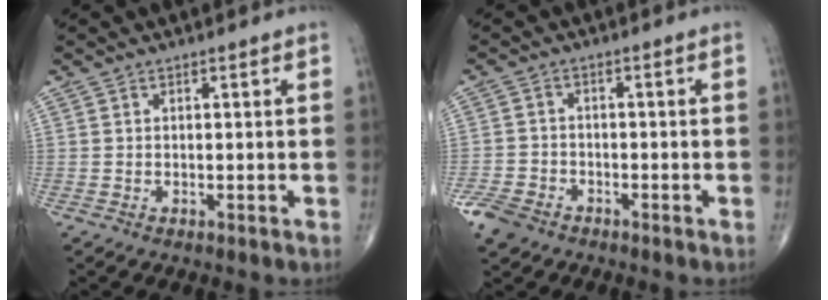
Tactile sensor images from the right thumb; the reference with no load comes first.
{"total": 5.3, "force": [-3.6, 3.4, 2.0], "torque": [-0.045, 0.010, -0.069]}